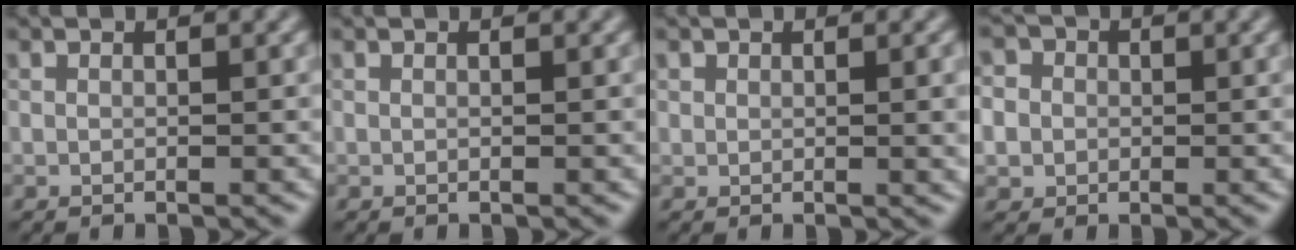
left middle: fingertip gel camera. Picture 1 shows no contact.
{"total": 0.0}
{"total": 1.9, "force": [0.6, 0.8, 1.6], "torque": [-0.018, 0.000, 0.023]}
{"total": 4.8, "force": [1.2, 4.3, 1.8], "torque": [-0.050, 0.032, 0.010]}